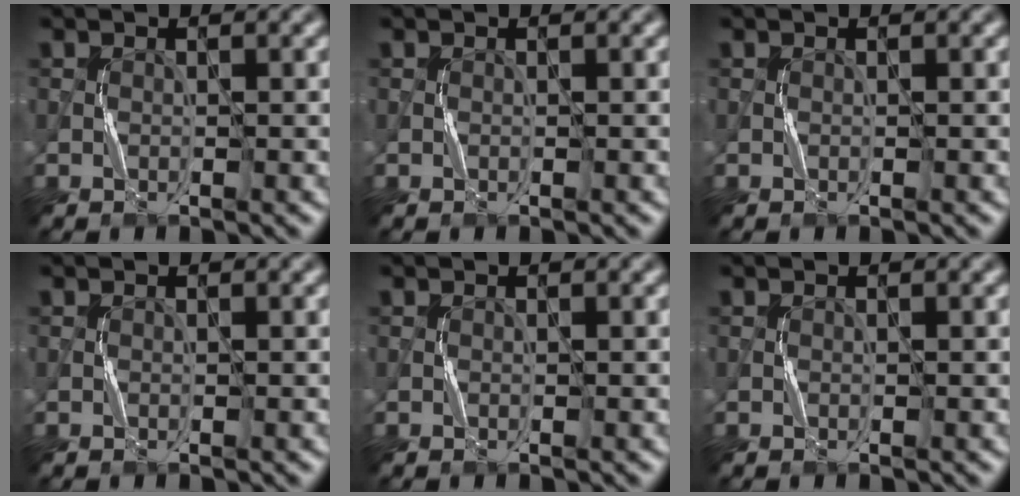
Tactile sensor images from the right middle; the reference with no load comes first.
{"total": 0.0}
{"total": 0.0}
{"total": 0.0}
{"total": 0.0}
{"total": 0.0}